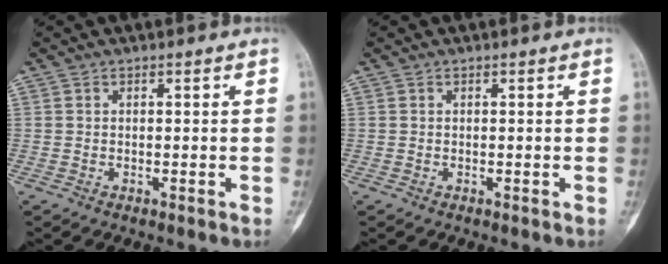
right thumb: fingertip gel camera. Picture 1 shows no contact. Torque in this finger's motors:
{"motor_torque": [0.26, 0.15, 0.03, -0.03, 0.00]}